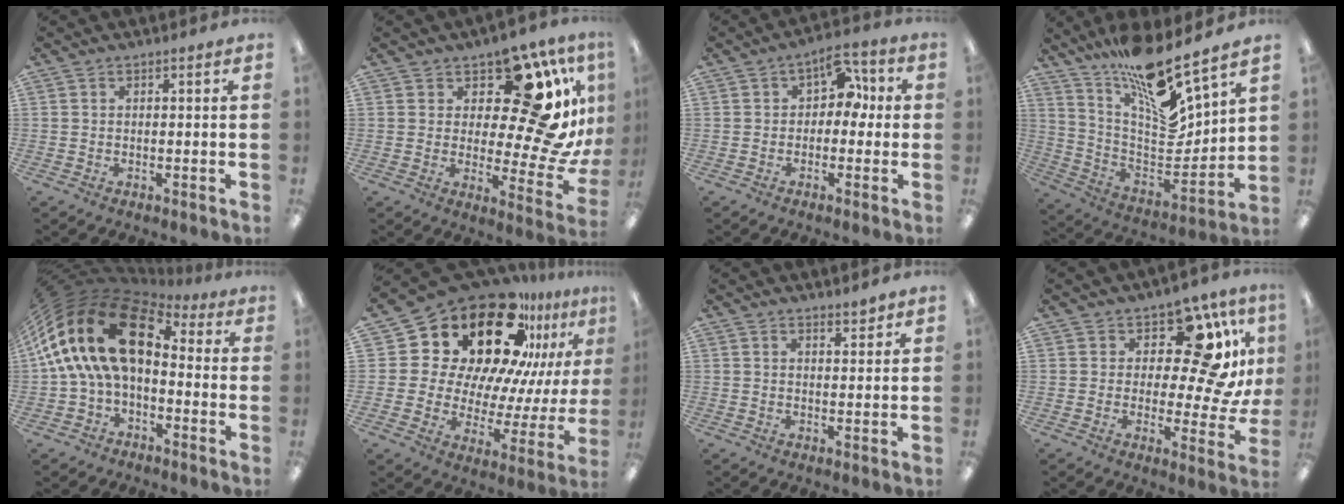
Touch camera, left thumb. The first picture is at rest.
{"total": 18.6, "force": [9.0, 7.2, 14.6], "torque": [-0.200, -0.077, 0.142]}
{"total": 7.2, "force": [2.4, 5.0, 4.7], "torque": [-0.062, -0.001, 0.039]}
{"total": 18.6, "force": [15.0, 3.1, 10.5], "torque": [-0.185, -0.129, 0.254]}
{"total": 21.5, "force": [3.5, 12.8, 17.0], "torque": [-0.355, 0.001, 0.061]}
{"total": 28.3, "force": [17.7, 15.2, 16.0], "torque": [-0.269, -0.144, 0.319]}
{"total": 2.7, "force": [2.5, 0.6, 0.7], "torque": [0.000, -0.015, 0.042]}
{"total": 15.4, "force": [7.5, 6.7, 11.6], "torque": [-0.168, -0.052, 0.122]}